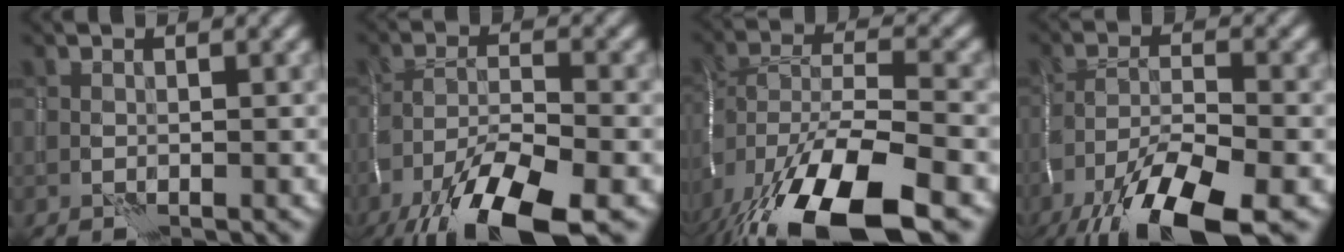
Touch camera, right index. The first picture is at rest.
{"total": 11.4, "force": [-7.2, 3.4, 8.2], "torque": [-0.160, -0.008, -0.131]}
{"total": 15.1, "force": [-7.9, 6.1, 11.3], "torque": [-0.221, -0.030, -0.132]}
{"total": 11.5, "force": [-7.2, 3.4, 8.2], "torque": [-0.162, -0.009, -0.131]}